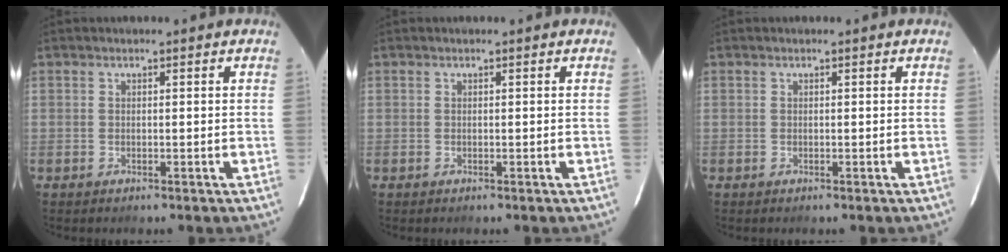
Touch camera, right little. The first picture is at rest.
{"total": 0.0}
{"total": 0.0}